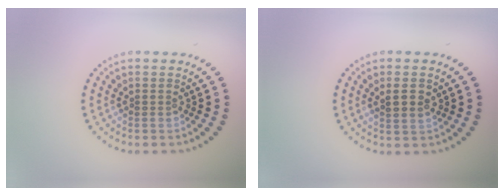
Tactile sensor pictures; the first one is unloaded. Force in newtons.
{"total": 1.7, "press": 1.5, "slide": 0.6}